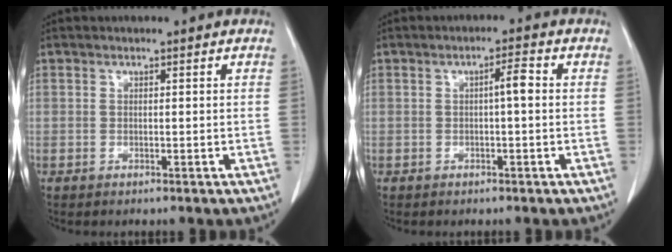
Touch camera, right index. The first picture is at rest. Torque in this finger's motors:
{"motor_torque": [0.17, -0.10, 0.09, 0.03]}